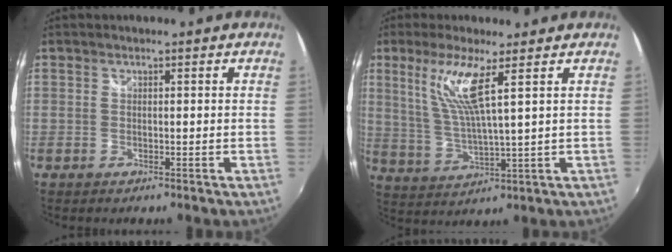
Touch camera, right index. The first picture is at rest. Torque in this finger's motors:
{"motor_torque": [1.08, 0.64, 0.42, 0.11]}